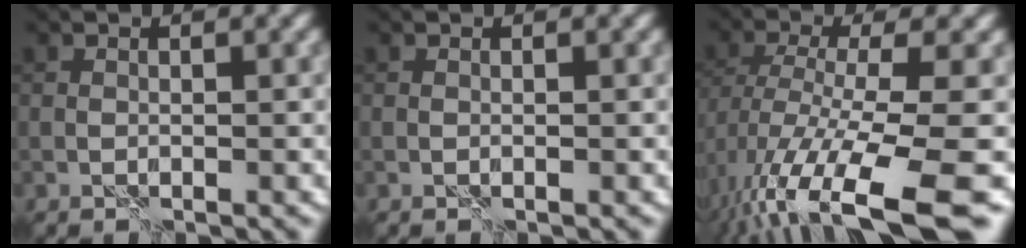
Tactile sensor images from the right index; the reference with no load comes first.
{"total": 0.0}
{"total": 13.3, "force": [-7.0, 3.8, 10.7], "torque": [-0.214, -0.024, -0.092]}